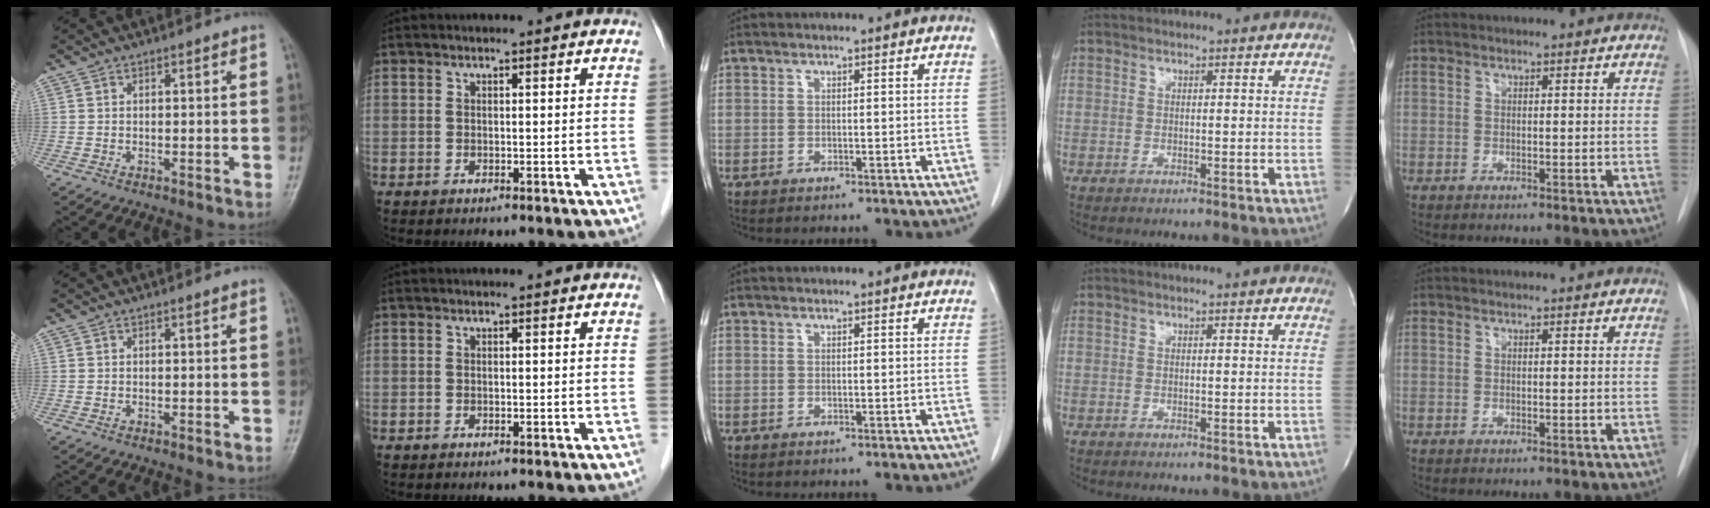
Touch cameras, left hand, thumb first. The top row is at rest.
{}